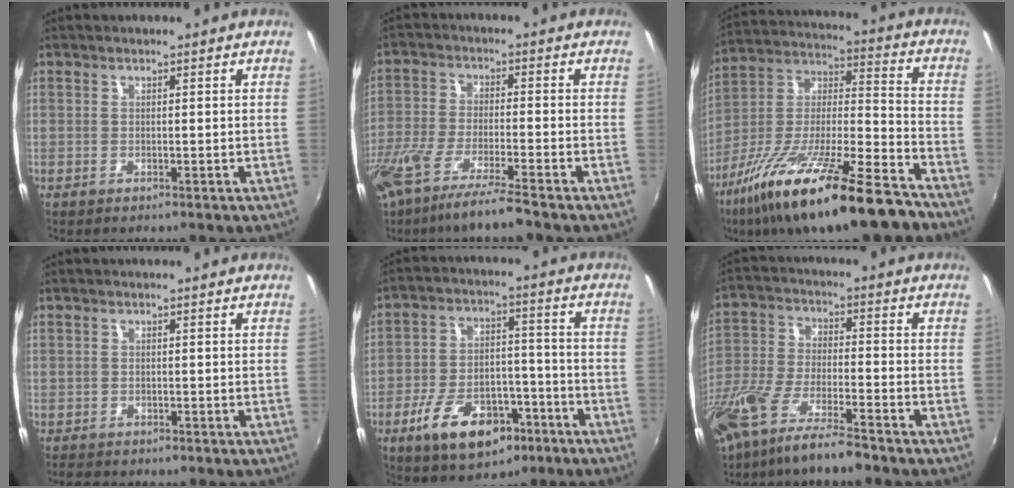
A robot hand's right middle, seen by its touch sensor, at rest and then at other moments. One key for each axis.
{"total": 11.9, "fx": -9.0, "fy": 0.5, "fz": 7.7, "tx": -0.161, "ty": -0.042, "tz": -0.162}
{"total": 26.1, "fx": -17.3, "fy": 5.6, "fz": 18.7, "tx": -0.327, "ty": -0.040, "tz": -0.288}
{"total": 1.8, "fx": -1.5, "fy": 1.0, "fz": 0.2, "tx": -0.011, "ty": -0.004, "tz": -0.026}
{"total": 14.9, "fx": -8.3, "fy": 8.0, "fz": 9.5, "tx": -0.191, "ty": 0.006, "tz": -0.126}
{"total": 13.8, "fx": -10.2, "fy": 2.5, "fz": 8.9, "tx": -0.189, "ty": -0.034, "tz": -0.192}